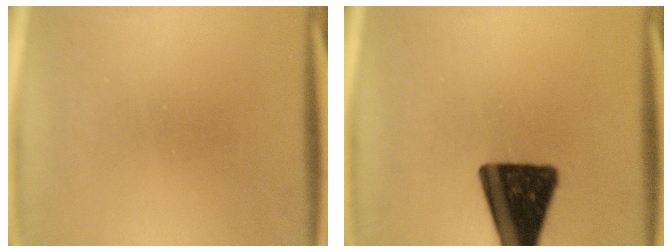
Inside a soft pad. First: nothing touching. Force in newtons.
{"total": 17.8}